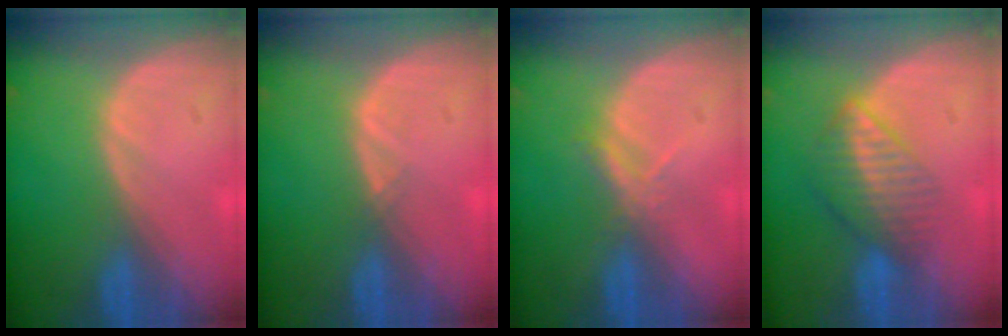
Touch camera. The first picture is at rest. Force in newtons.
{"total": 0.7, "press": 0.5, "slide": 0.4}
{"total": 2.3, "press": 2.1, "slide": 0.9}
{"total": 6.7, "press": 5.7, "slide": 3.5}